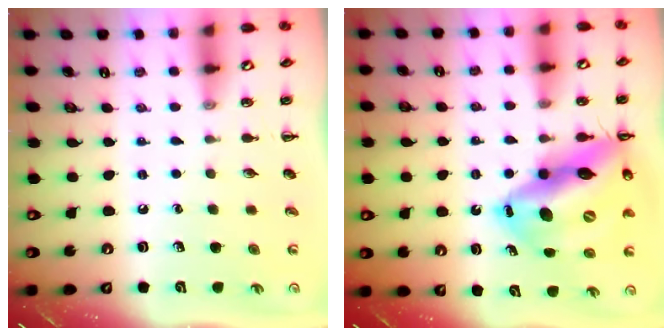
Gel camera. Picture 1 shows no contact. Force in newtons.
{"total": 22.4, "press": 21.6, "slide": 5.7}